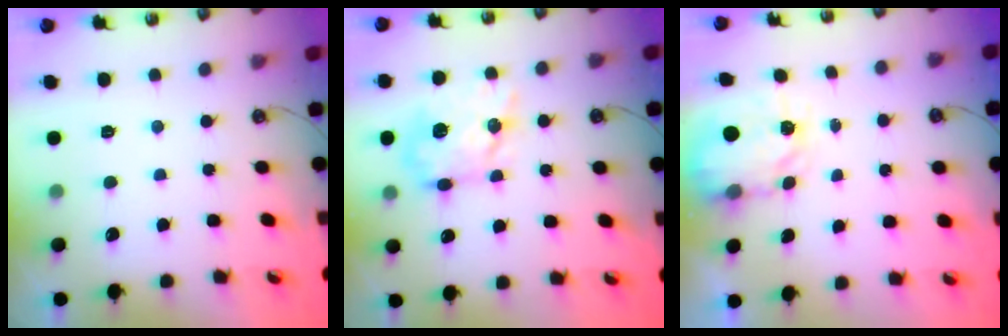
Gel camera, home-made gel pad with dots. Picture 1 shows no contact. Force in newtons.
{"total": 14.1, "press": 14.1, "slide": 0.2}
{"total": 4.5, "press": 4.5, "slide": 0.5}